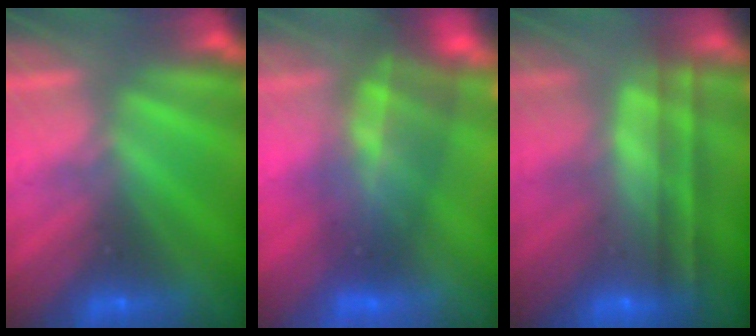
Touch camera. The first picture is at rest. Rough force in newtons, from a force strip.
{"total": 7.4}
{"total": 8.6}